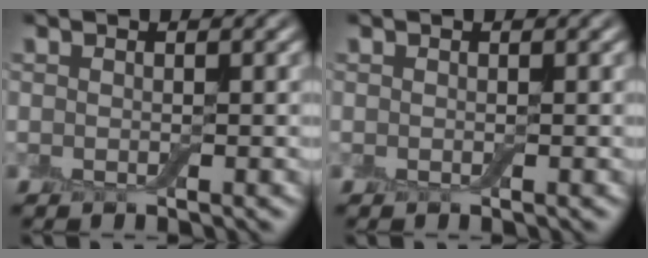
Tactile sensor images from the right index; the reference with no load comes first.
{"total": 0.0}